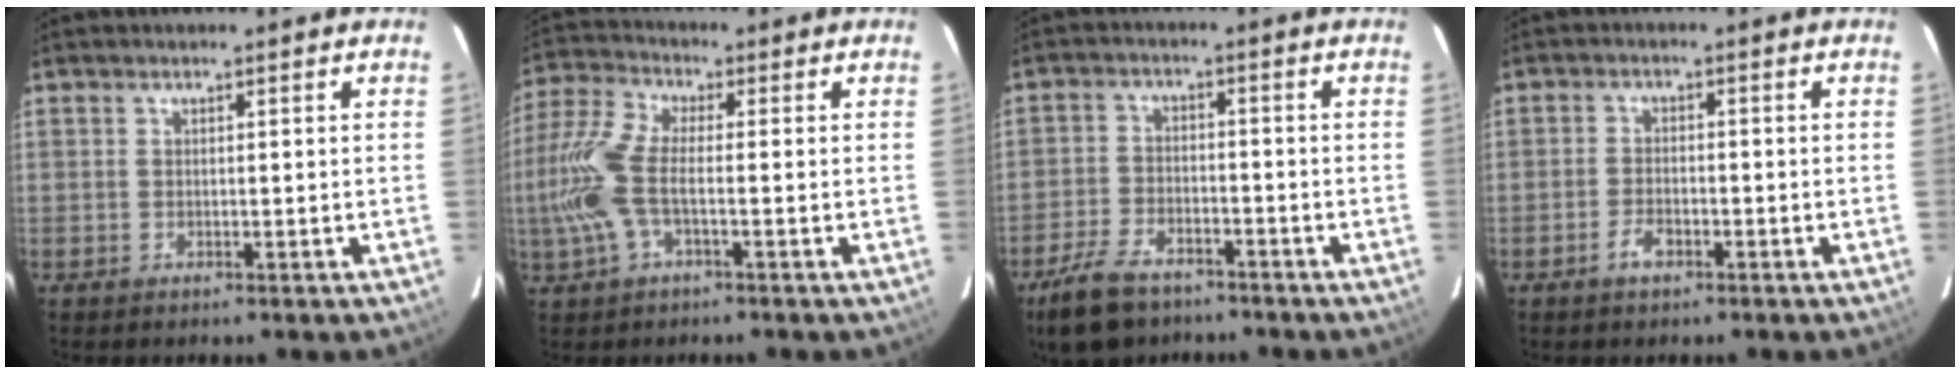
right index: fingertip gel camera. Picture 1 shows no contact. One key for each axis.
{"total": 10.5, "fx": -1.9, "fy": 3.4, "fz": 9.8, "tx": -0.225, "ty": 0.004, "tz": -0.040}
{"total": 10.0, "fx": -7.4, "fy": 4.9, "fz": 4.6, "tx": -0.127, "ty": -0.002, "tz": -0.131}
{"total": 2.8, "fx": -1.8, "fy": 1.3, "fz": 1.8, "tx": -0.041, "ty": 0.003, "tz": -0.035}